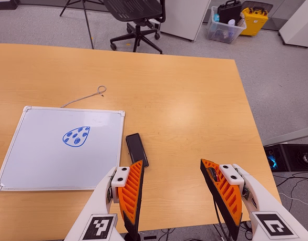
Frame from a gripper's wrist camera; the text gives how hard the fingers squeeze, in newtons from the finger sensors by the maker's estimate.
{"total": 0.0}